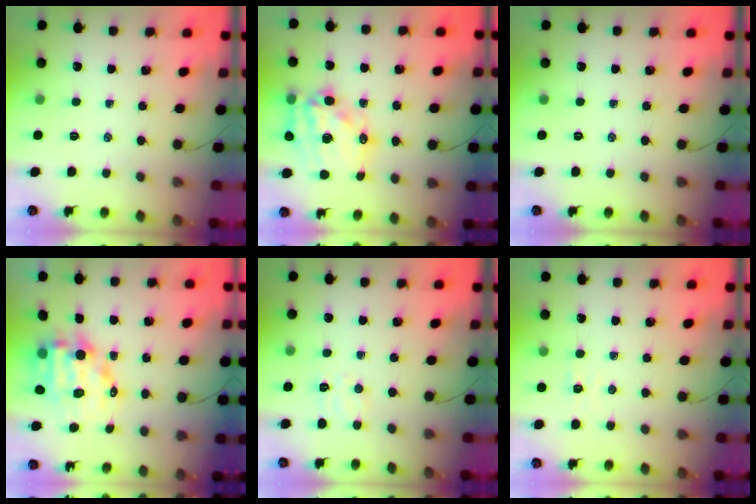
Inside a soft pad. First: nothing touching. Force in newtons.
{"total": 18.3, "press": 17.9, "slide": 4.0}
{"total": 0.0}
{"total": 12.4, "press": 12.0, "slide": 3.1}
{"total": 5.5, "press": 5.4, "slide": 1.3}
{"total": 2.3, "press": 2.1, "slide": 0.8}